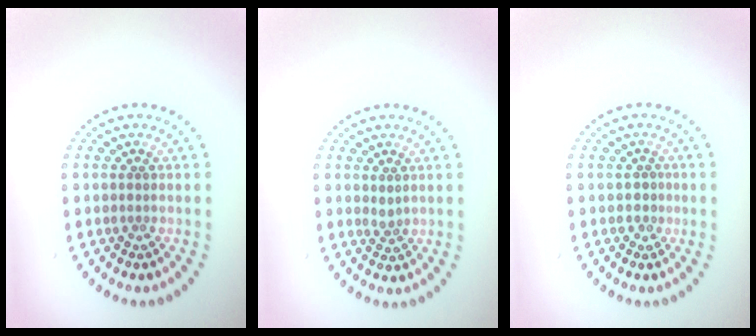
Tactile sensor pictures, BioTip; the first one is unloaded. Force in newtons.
{"total": 0.9, "press": 0.7, "slide": 0.5}
{"total": 1.1, "press": 0.9, "slide": 0.5}